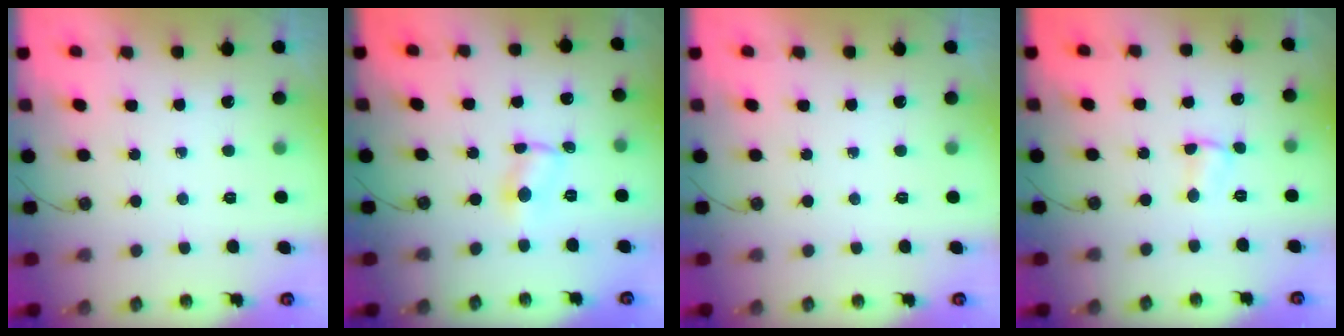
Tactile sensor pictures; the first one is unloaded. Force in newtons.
{"total": 1.9, "press": 1.9, "slide": 0.2}
{"total": 0.0}
{"total": 3.0, "press": 1.2, "slide": 2.7}